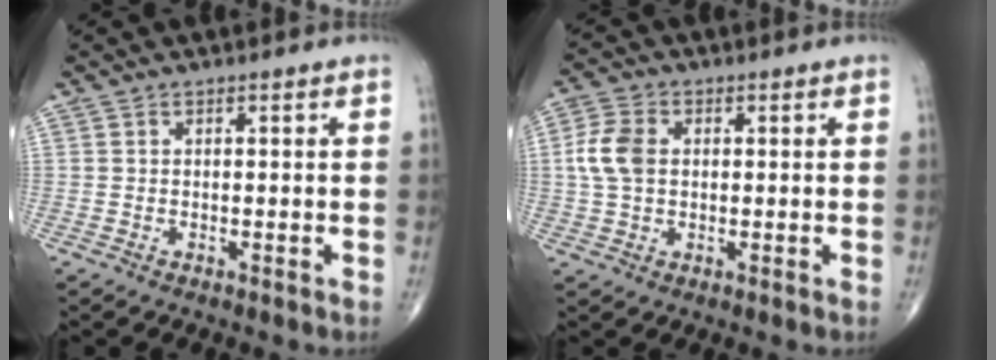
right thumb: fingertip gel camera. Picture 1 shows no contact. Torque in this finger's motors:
{"motor_torque": [-0.28, 0.42, 0.77, 0.12, 0.07]}